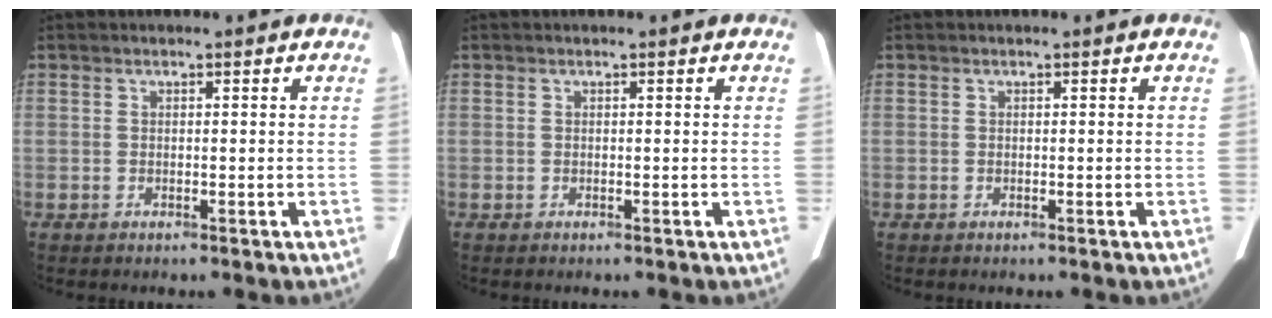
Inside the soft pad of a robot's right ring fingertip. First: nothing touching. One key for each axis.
{"total": 0.0}
{"total": 0.0}